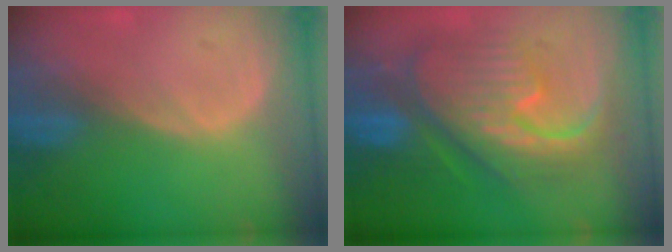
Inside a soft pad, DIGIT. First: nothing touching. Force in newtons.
{"total": 12.5, "press": 12.4, "slide": 1.4}